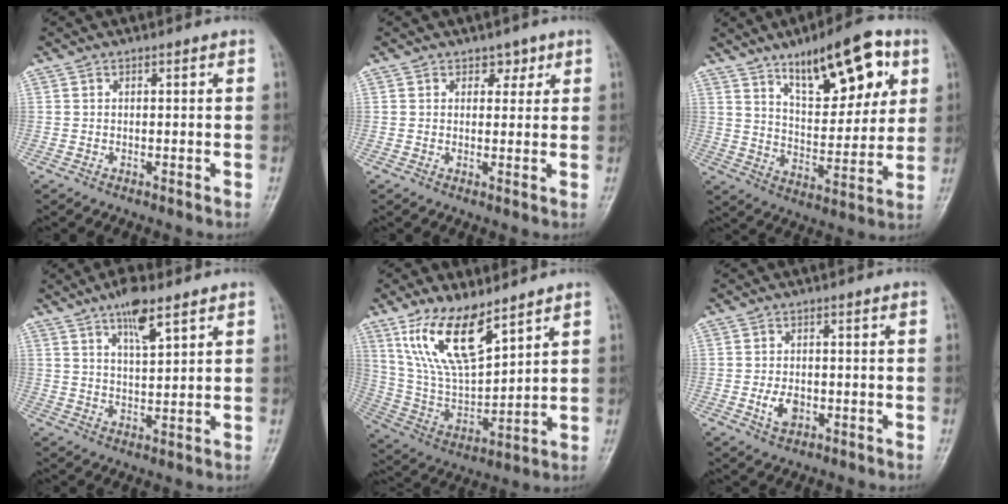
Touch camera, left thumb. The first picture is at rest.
{"total": 2.5, "force": [1.5, 1.8, 0.8], "torque": [0.012, -0.007, 0.017]}
{"total": 18.1, "force": [9.3, 7.1, 13.8], "torque": [-0.163, -0.038, 0.149]}
{"total": 7.1, "force": [4.5, 1.9, 5.2], "torque": [-0.083, -0.023, 0.077]}
{"total": 15.0, "force": [9.4, 5.4, 10.3], "torque": [-0.176, -0.046, 0.198]}
{"total": 3.7, "force": [-1.0, 2.4, 2.6], "torque": [-0.046, 0.000, -0.013]}